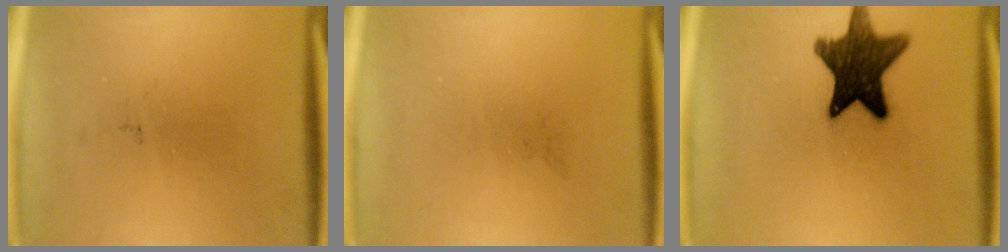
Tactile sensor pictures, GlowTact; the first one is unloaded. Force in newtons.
{"total": 0.0}
{"total": 14.3}